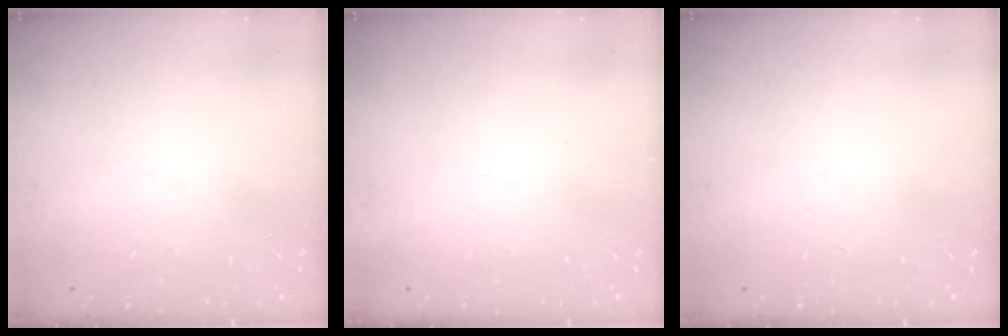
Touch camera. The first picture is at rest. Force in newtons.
{"total": 1.5, "press": 1.5, "slide": 0.1}
{"total": 0.0}